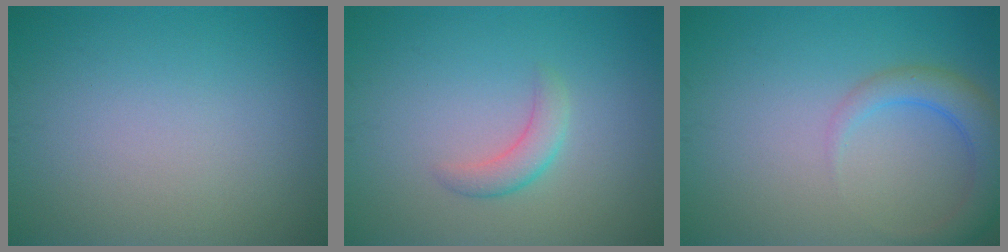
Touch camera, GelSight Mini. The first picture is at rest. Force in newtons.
{"total": 2.0, "press": 1.9, "slide": 0.2}
{"total": 3.4, "press": 3.4, "slide": 0.3}